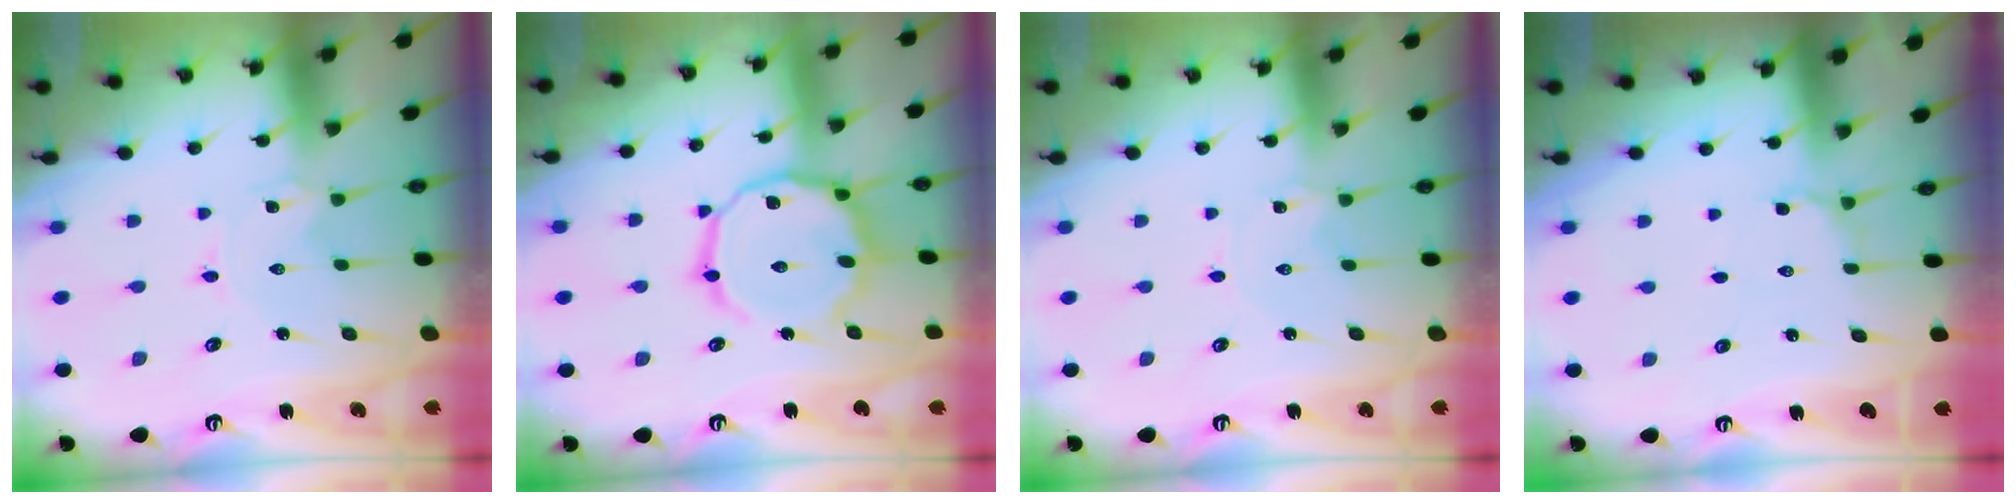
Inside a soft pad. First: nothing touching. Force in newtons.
{"total": 17.0, "press": 16.9, "slide": 1.1}
{"total": 2.0, "press": 2.0, "slide": 0.2}
{"total": 5.6, "press": 5.4, "slide": 1.4}